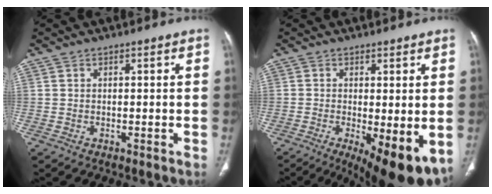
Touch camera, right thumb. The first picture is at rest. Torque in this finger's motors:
{"motor_torque": [0.10, 1.00, 0.16, -0.08, 0.21]}